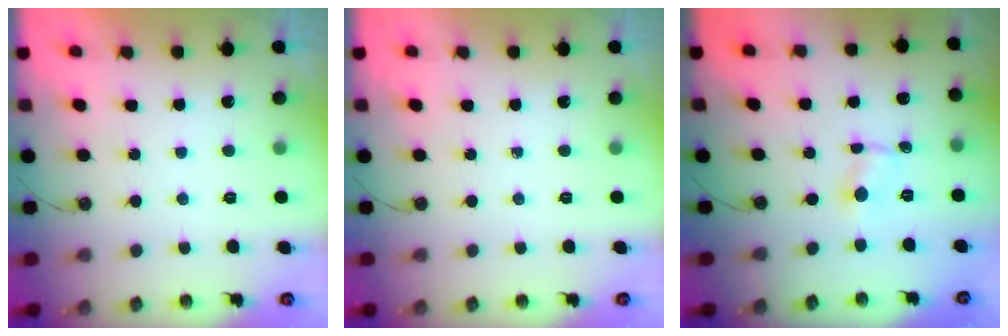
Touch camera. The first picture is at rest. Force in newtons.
{"total": 0.0}
{"total": 0.7, "press": 0.7, "slide": 0.1}